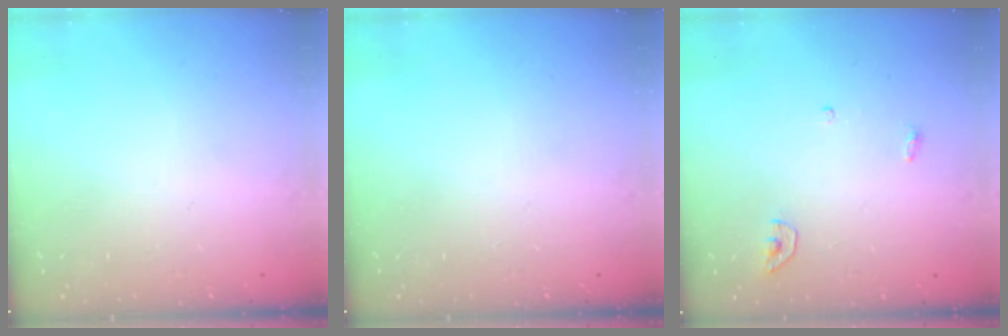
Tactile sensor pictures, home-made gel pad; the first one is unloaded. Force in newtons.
{"total": 0.0}
{"total": 3.4, "press": 3.3, "slide": 0.3}